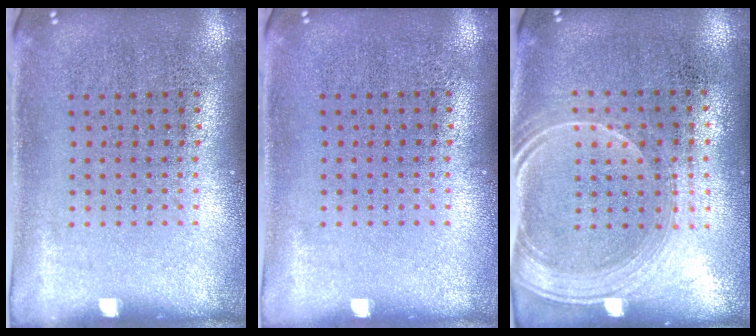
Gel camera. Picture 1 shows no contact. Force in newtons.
{"total": 0.0}
{"total": 1.6, "press": 1.4, "slide": 0.8}